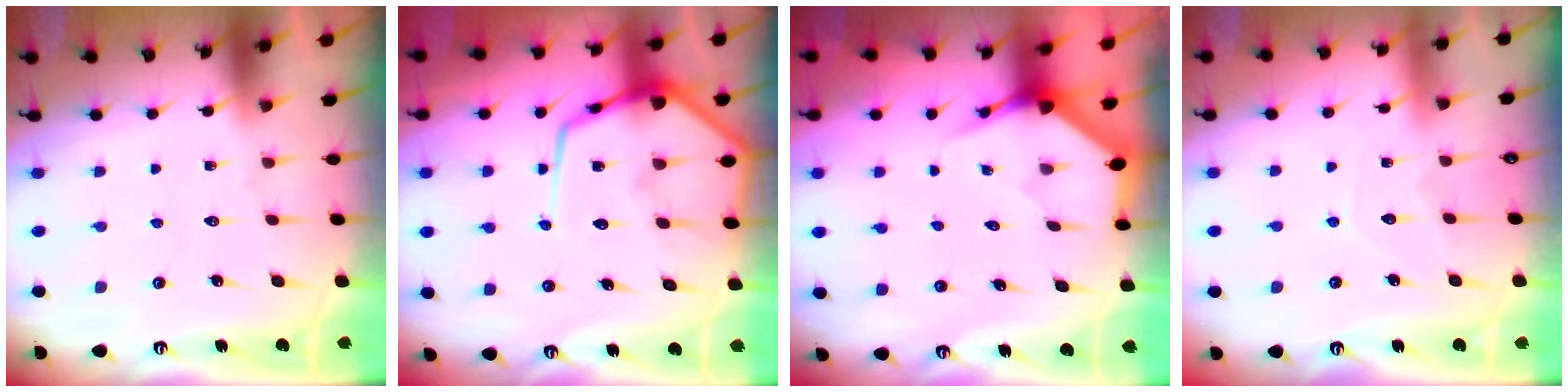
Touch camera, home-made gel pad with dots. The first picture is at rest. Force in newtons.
{"total": 15.3, "press": 15.2, "slide": 1.4}
{"total": 3.4, "press": 3.4, "slide": 0.1}
{"total": 3.6, "press": 3.6, "slide": 0.3}